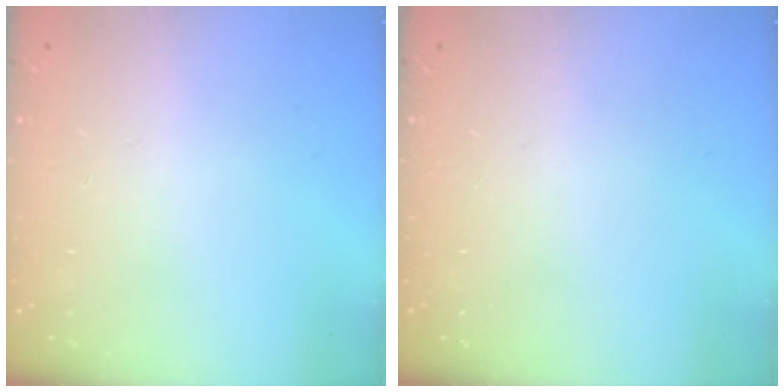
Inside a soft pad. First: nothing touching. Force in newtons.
{"total": 0.0}